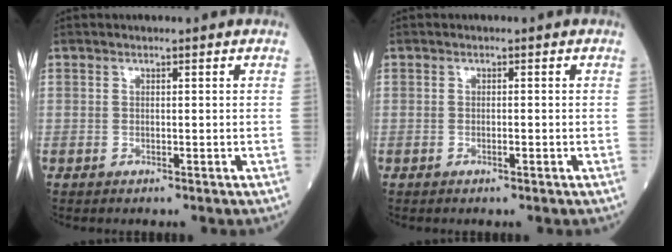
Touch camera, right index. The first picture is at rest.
{"total": 0.7, "force": [-0.4, 0.0, 0.6], "torque": [-0.010, 0.000, -0.006]}